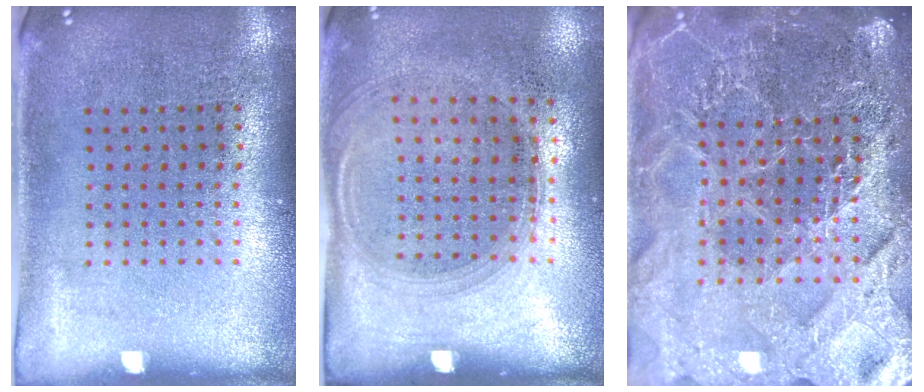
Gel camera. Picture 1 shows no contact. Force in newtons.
{"total": 1.4, "press": 1.2, "slide": 0.7}
{"total": 5.5, "press": 4.9, "slide": 2.5}